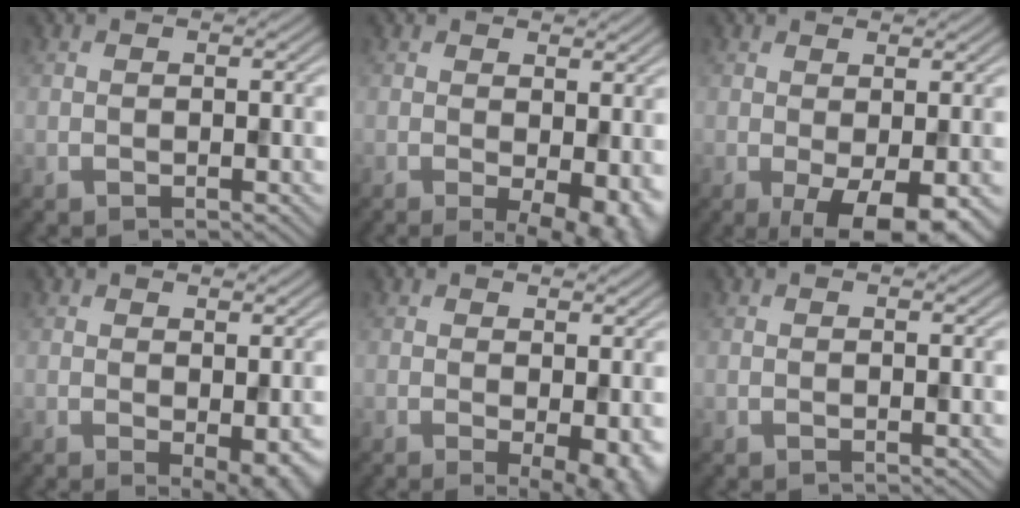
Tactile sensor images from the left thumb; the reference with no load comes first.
{"total": 5.3, "force": [-0.6, 2.1, 4.8], "torque": [-0.070, -0.011, -0.001]}
{"total": 5.7, "force": [-1.6, 2.1, 5.1], "torque": [-0.083, -0.005, -0.020]}
{"total": 3.3, "force": [-0.6, 1.3, 3.0], "torque": [-0.041, -0.008, -0.004]}
{"total": 3.7, "force": [-0.5, 1.1, 3.6], "torque": [-0.051, -0.010, -0.004]}
{"total": 0.0}